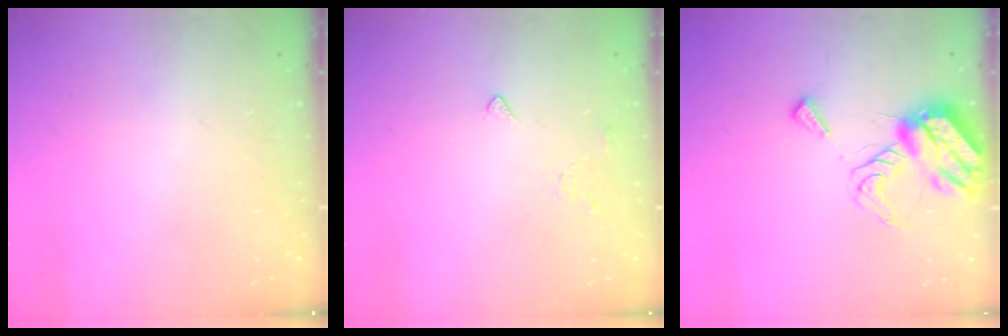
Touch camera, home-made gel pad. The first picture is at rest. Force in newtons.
{"total": 3.3, "press": 3.2, "slide": 0.6}
{"total": 9.7, "press": 9.7, "slide": 1.1}